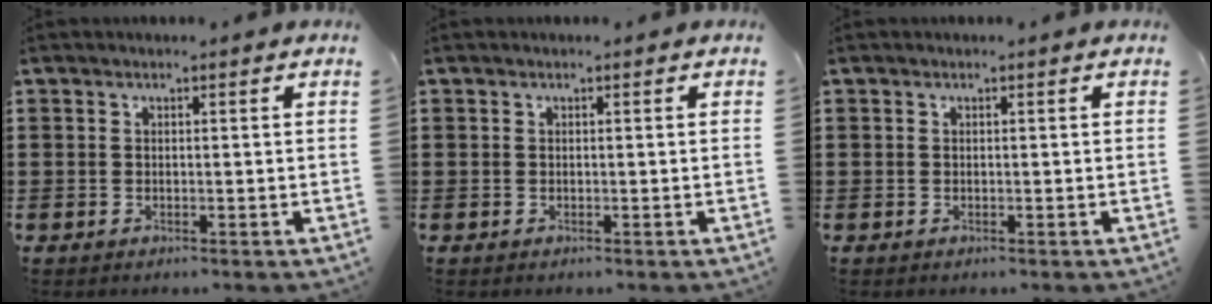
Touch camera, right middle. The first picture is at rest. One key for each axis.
{"total": 0.0}
{"total": 0.0}